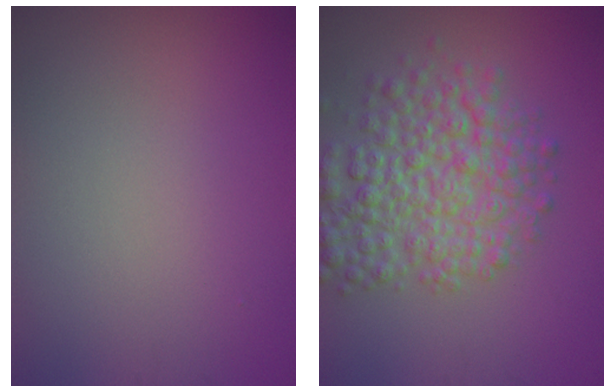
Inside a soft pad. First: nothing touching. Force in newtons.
{"total": 6.8, "press": 6.8, "slide": 0.3}